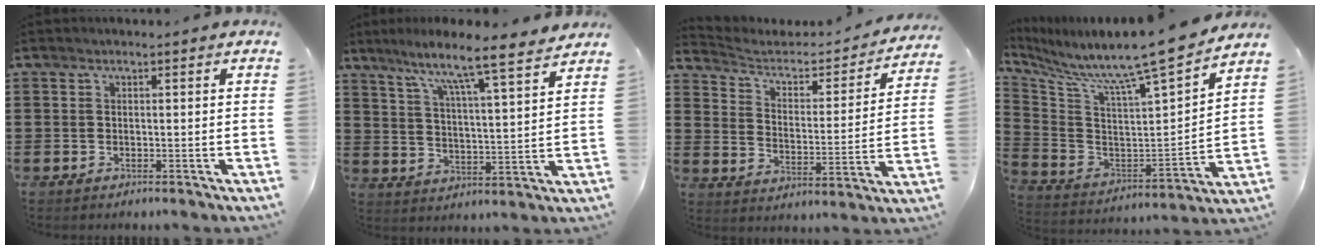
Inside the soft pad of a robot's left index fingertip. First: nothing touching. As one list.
[{"total": 7.9, "force": [6.7, -0.8, 4.1], "torque": [-0.097, -0.052, 0.105]}, {"total": 3.6, "force": [3.0, 1.6, 1.3], "torque": [-0.048, -0.023, 0.041]}, {"total": 10.1, "force": [9.3, -1.5, 3.6], "torque": [-0.092, -0.098, 0.140]}]